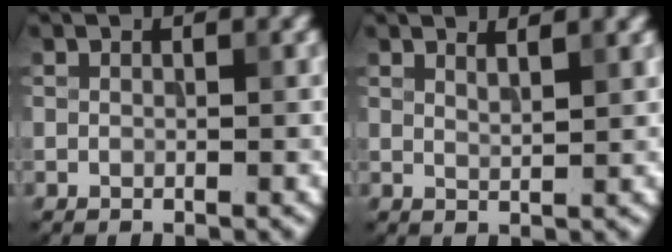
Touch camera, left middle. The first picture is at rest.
{"total": 1.5, "force": [1.3, 0.0, 0.7], "torque": [-0.011, 0.007, 0.021]}